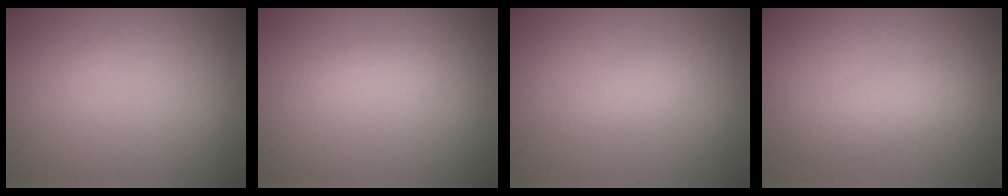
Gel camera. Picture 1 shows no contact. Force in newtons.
{"total": 0.9, "press": 0.9, "slide": 0.0}
{"total": 1.3, "press": 1.3, "slide": 0.1}
{"total": 2.5, "press": 2.5, "slide": 0.1}